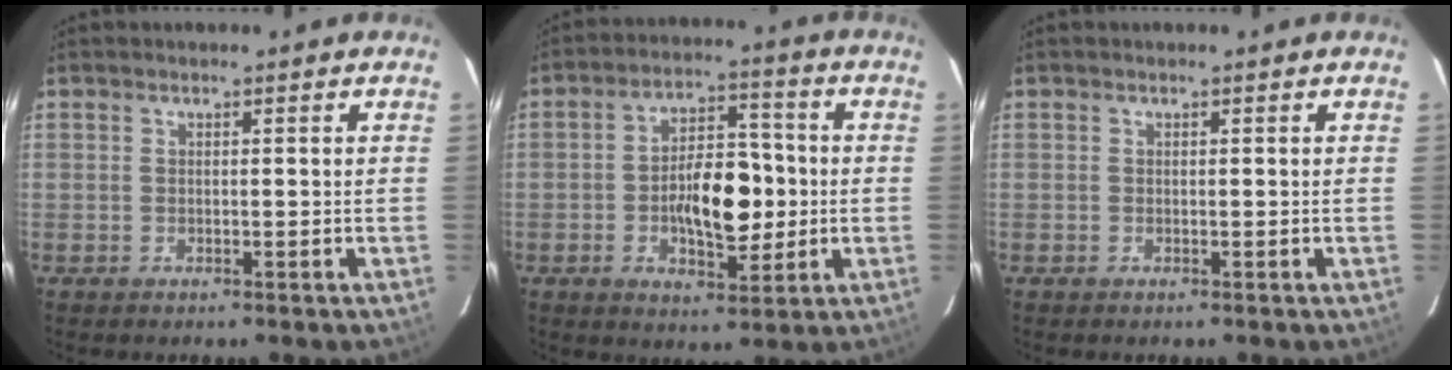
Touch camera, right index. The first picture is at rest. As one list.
[{"total": 12.1, "force": [-1.7, 6.1, 10.3], "torque": [-0.178, 0.014, -0.021]}, {"total": 0.0}]